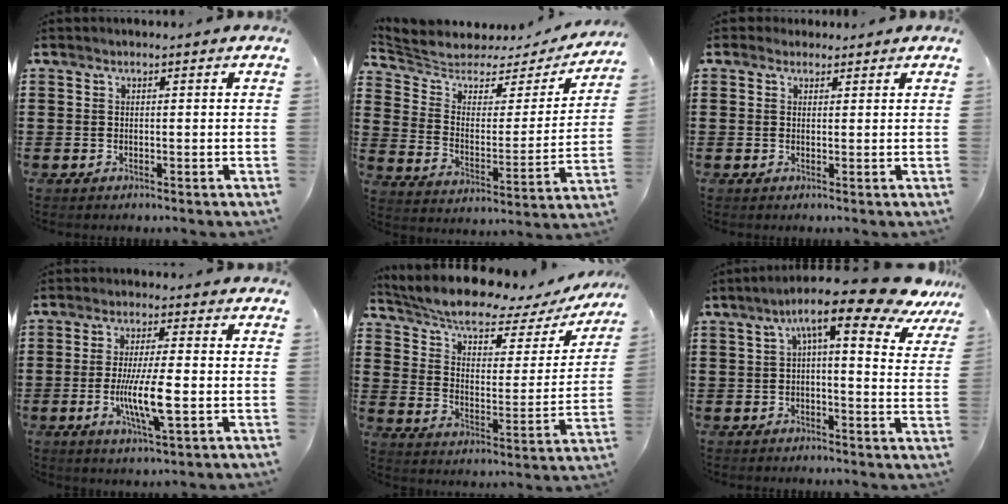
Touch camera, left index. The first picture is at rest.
{"total": 4.5, "force": [3.9, 1.9, 1.1], "torque": [-0.052, -0.031, 0.061]}
{"total": 1.5, "force": [1.1, 1.0, 0.2], "torque": [-0.008, 0.007, 0.021]}
{"total": 8.2, "force": [-1.6, 1.3, 7.9], "torque": [-0.153, -0.012, -0.033]}
{"total": 8.1, "force": [6.5, 1.6, 4.5], "torque": [-0.107, -0.042, 0.107]}
{"total": 11.3, "force": [7.0, 1.8, 8.7], "torque": [-0.146, -0.028, 0.109]}